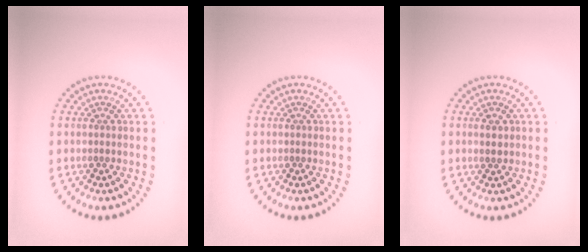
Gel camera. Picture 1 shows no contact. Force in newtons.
{"total": 0.0}
{"total": 1.2, "press": 1.1, "slide": 0.3}